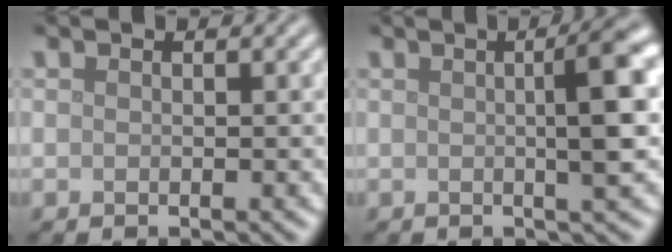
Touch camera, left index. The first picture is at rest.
{"total": 5.4, "force": [0.5, 0.9, 5.3], "torque": [-0.066, 0.013, 0.006]}